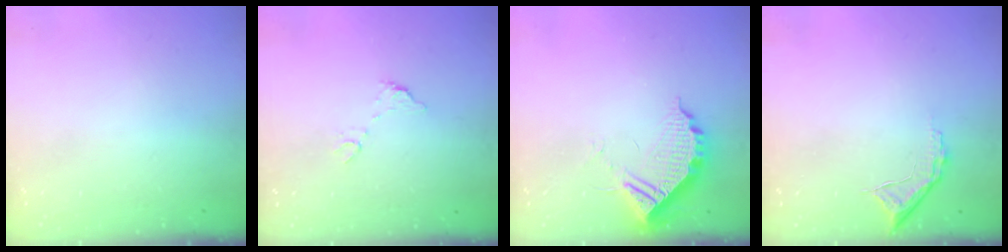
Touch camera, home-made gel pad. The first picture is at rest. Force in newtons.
{"total": 5.8, "press": 5.8, "slide": 0.3}
{"total": 10.8, "press": 10.7, "slide": 1.0}
{"total": 7.9, "press": 7.9, "slide": 0.5}